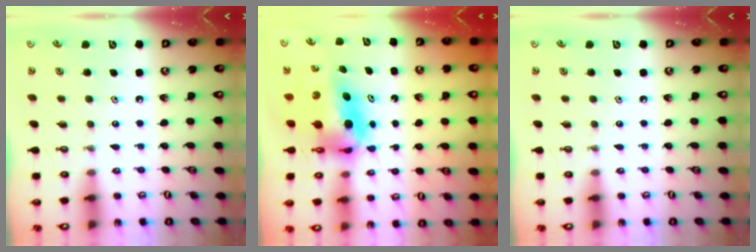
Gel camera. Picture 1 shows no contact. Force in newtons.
{"total": 10.2, "press": 6.6, "slide": 7.7}
{"total": 0.0}